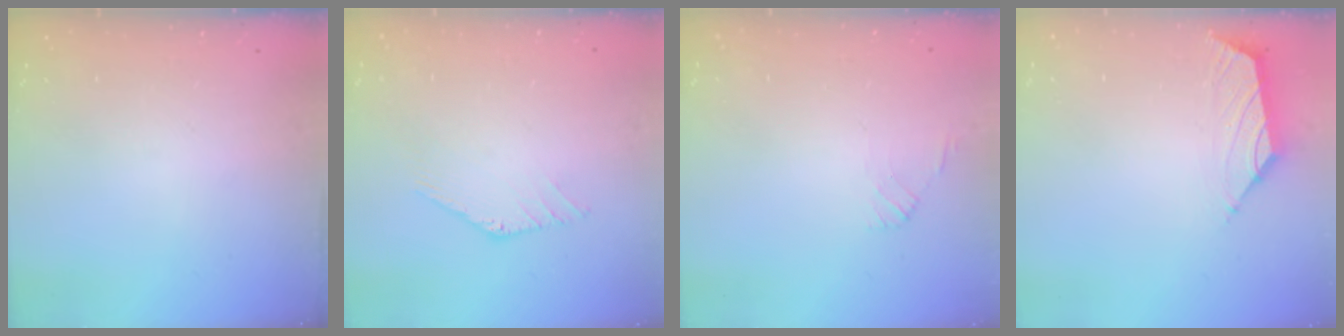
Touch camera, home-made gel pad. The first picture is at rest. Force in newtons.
{"total": 0.7, "press": 0.6, "slide": 0.4}
{"total": 1.4, "press": 1.3, "slide": 0.4}
{"total": 1.5, "press": 1.4, "slide": 0.6}